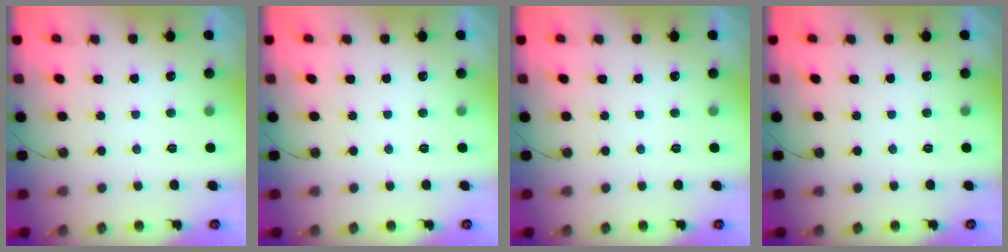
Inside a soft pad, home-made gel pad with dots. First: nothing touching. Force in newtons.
{"total": 0.0}
{"total": 0.0}
{"total": 0.0}